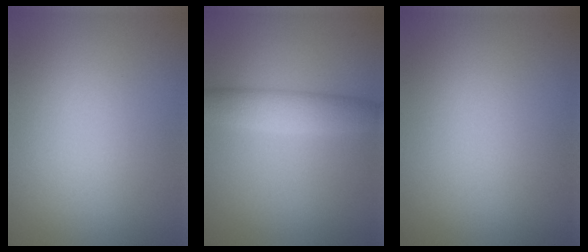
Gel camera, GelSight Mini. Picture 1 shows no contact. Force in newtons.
{"total": 3.6, "press": 3.6, "slide": 0.0}
{"total": 0.0}